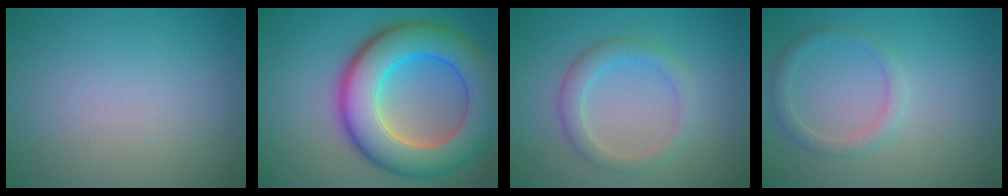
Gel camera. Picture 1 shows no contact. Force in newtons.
{"total": 11.3, "press": 11.3, "slide": 0.2}
{"total": 2.8, "press": 2.8, "slide": 0.1}
{"total": 1.8, "press": 1.8, "slide": 0.0}